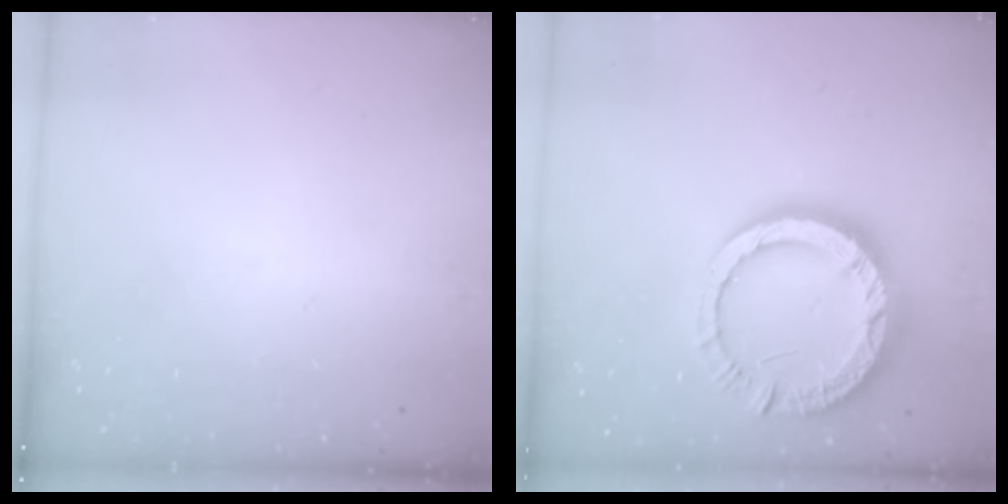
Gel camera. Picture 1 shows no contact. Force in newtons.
{"total": 13.9, "press": 13.8, "slide": 1.5}